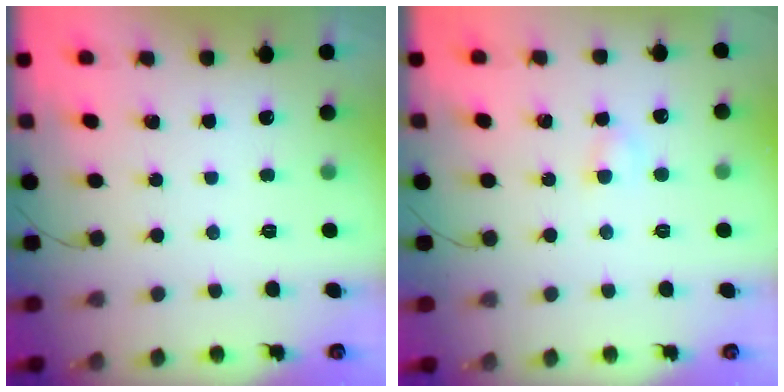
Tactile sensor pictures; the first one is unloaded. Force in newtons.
{"total": 3.4, "press": 3.2, "slide": 1.2}